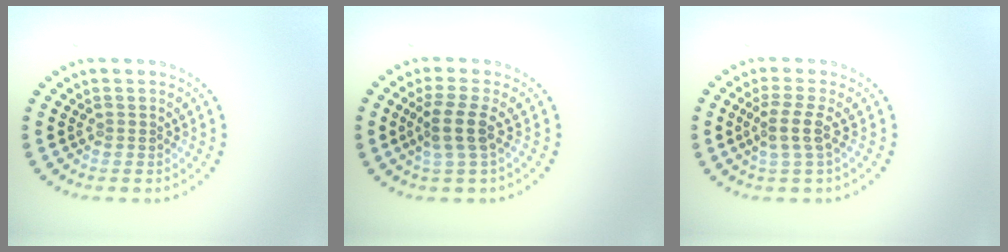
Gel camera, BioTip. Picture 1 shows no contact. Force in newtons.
{"total": 2.6, "press": 2.0, "slide": 1.6}
{"total": 2.5, "press": 1.9, "slide": 1.5}